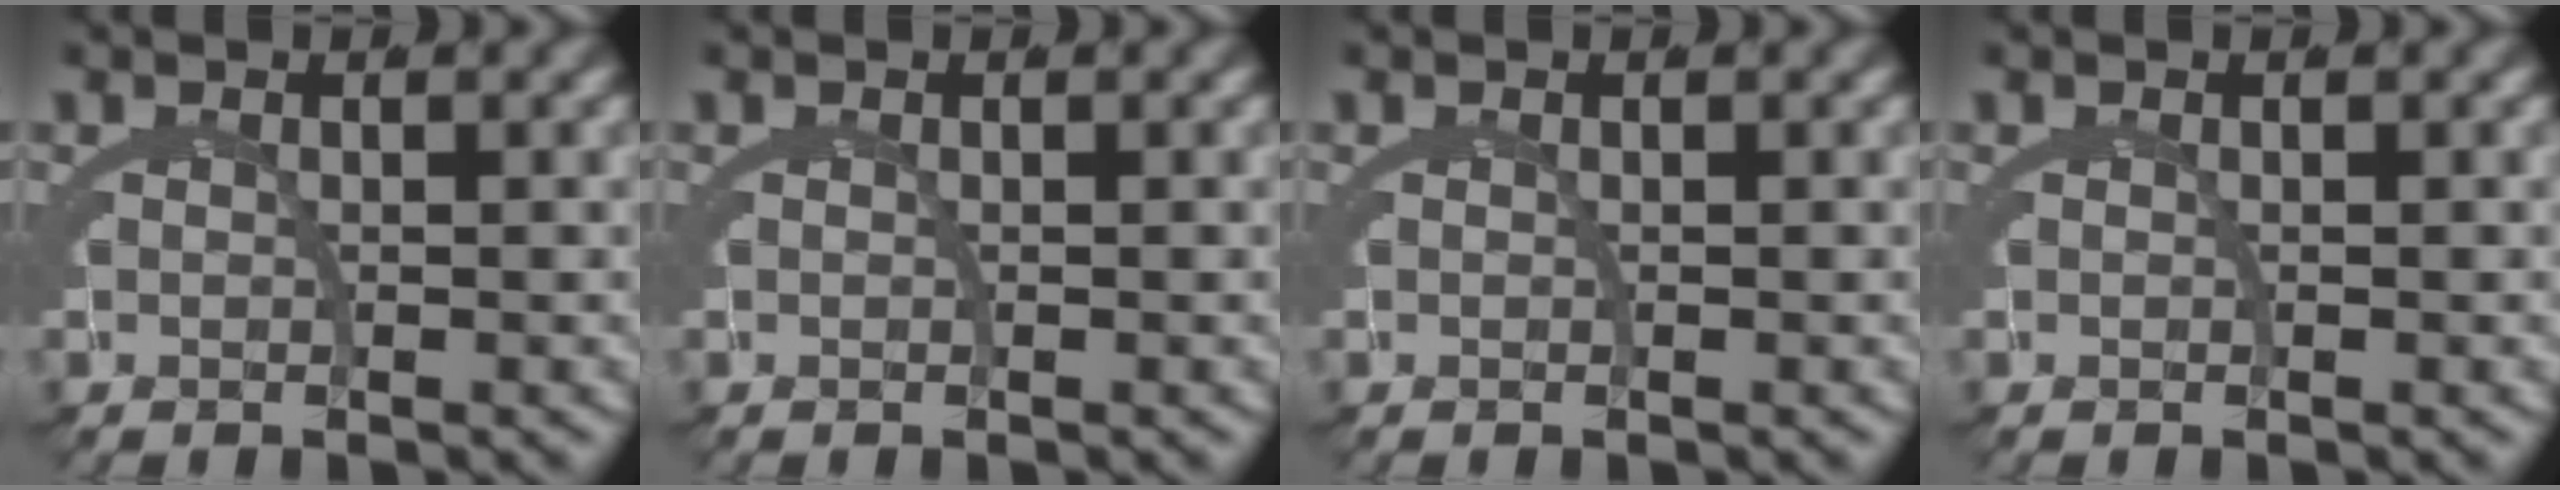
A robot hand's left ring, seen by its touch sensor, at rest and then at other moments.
{"total": 0.0}
{"total": 0.0}
{"total": 0.0}